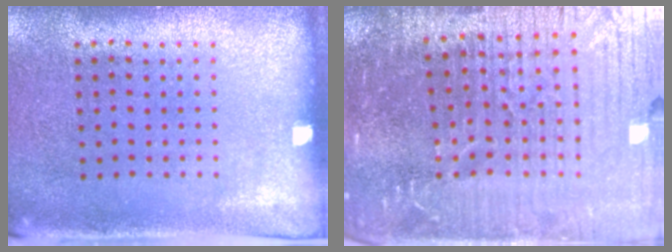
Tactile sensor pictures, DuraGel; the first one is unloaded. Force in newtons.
{"total": 6.9, "press": 6.0, "slide": 3.4}